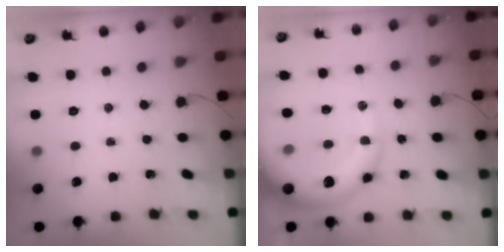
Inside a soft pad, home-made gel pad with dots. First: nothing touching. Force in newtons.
{"total": 17.2, "press": 16.8, "slide": 3.6}